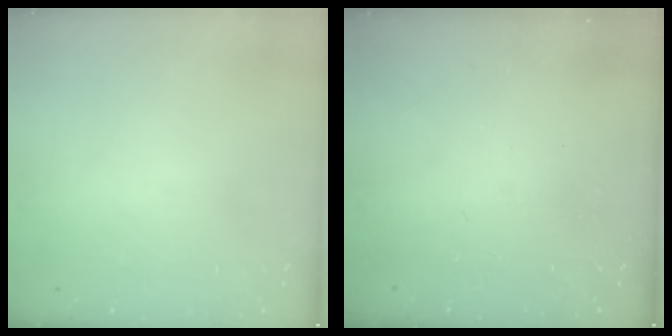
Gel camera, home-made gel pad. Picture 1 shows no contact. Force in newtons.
{"total": 0.0}